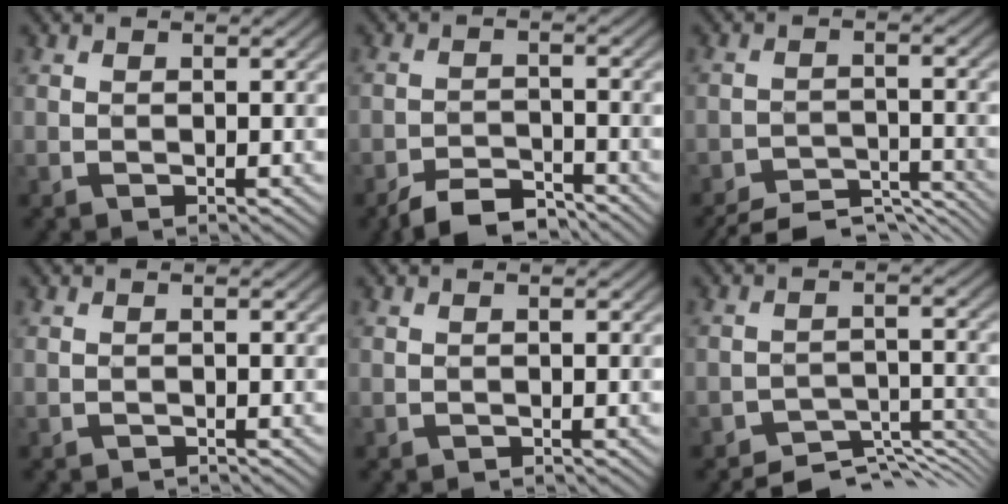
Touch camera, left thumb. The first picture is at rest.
{"total": 5.8, "force": [-4.9, 1.8, 2.5], "torque": [-0.038, -0.003, -0.089]}
{"total": 9.3, "force": [-8.7, 1.8, 2.7], "torque": [-0.046, -0.003, -0.129]}
{"total": 0.9, "force": [-0.9, 0.1, 0.0], "torque": [0.001, -0.001, -0.018]}
{"total": 0.6, "force": [-0.6, 0.0, 0.0], "torque": [0.002, 0.000, -0.012]}
{"total": 7.2, "force": [-6.6, 1.9, 2.4], "torque": [-0.036, 0.001, -0.103]}